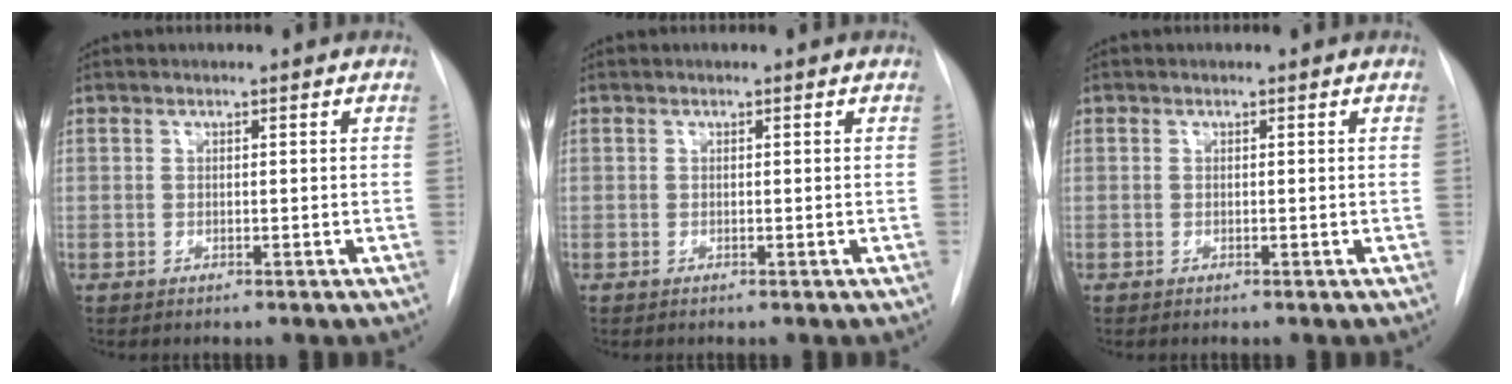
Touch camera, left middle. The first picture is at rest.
{"total": 0.0}
{"total": 0.0}